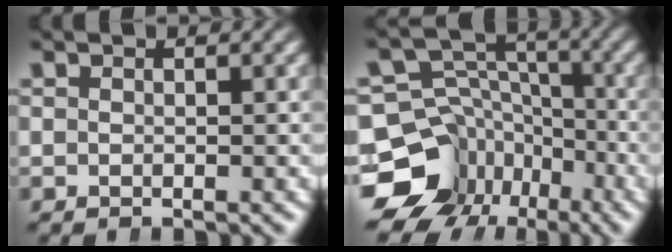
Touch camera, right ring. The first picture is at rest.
{"total": 15.3, "force": [-5.7, 12.4, 6.8], "torque": [-0.106, -0.062, -0.079]}